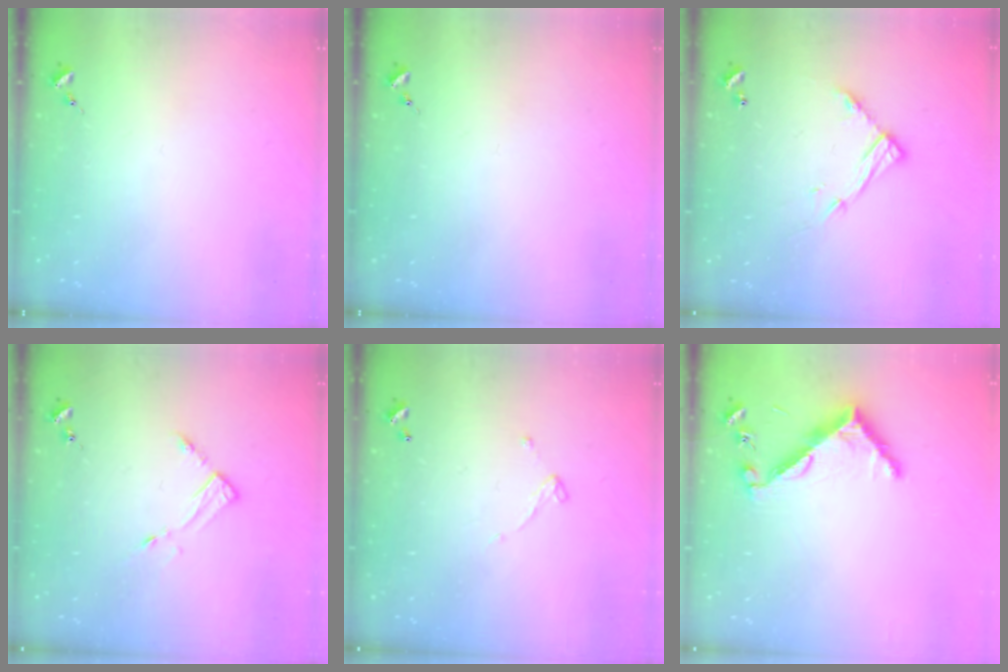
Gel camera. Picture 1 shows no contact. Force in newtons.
{"total": 0.0}
{"total": 12.2, "press": 12.1, "slide": 0.9}
{"total": 4.2, "press": 4.2, "slide": 0.5}
{"total": 4.9, "press": 4.9, "slide": 0.1}
{"total": 8.0, "press": 7.9, "slide": 0.4}